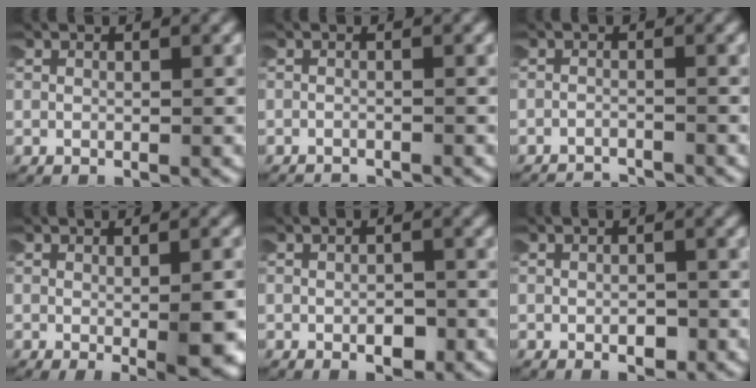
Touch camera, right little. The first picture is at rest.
{"total": 1.8, "force": [-1.8, 0.0, -0.2], "torque": [-0.005, -0.011, -0.024]}
{"total": 3.2, "force": [-3.2, 0.2, 0.1], "torque": [-0.008, -0.015, -0.047]}
{"total": 2.8, "force": [-0.7, 0.4, 2.7], "torque": [-0.036, -0.010, -0.002]}
{"total": 1.4, "force": [-0.9, 0.8, 0.8], "torque": [-0.015, -0.002, -0.013]}
{"total": 1.1, "force": [-0.7, 0.7, 0.6], "torque": [-0.011, -0.002, -0.010]}